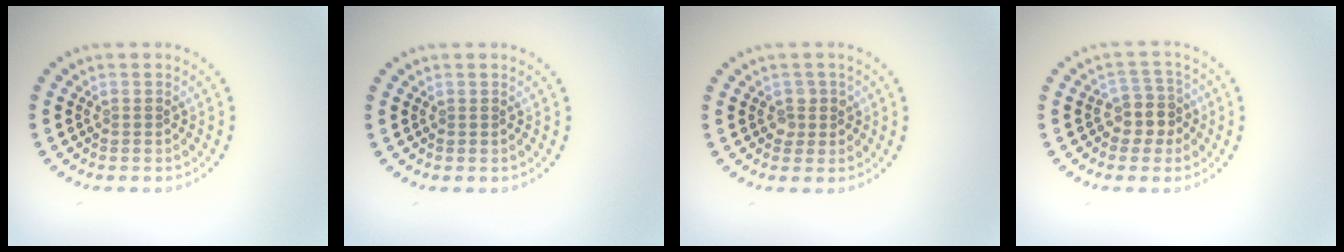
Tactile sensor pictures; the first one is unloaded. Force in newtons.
{"total": 0.0}
{"total": 1.4, "press": 1.2, "slide": 0.7}
{"total": 2.6, "press": 2.2, "slide": 1.3}